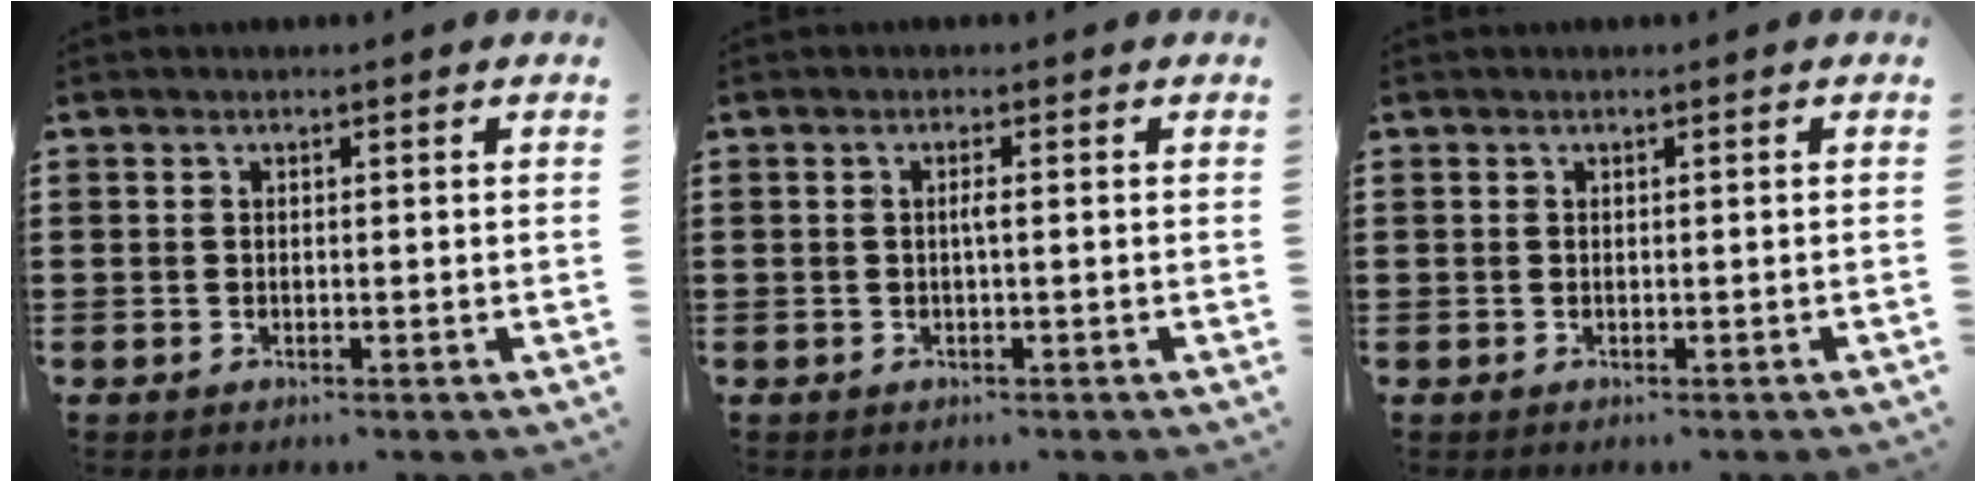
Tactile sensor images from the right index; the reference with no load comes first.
{"total": 1.2, "force": [-0.1, 0.0, 1.2], "torque": [-0.025, -0.003, -0.003]}
{"total": 0.0}